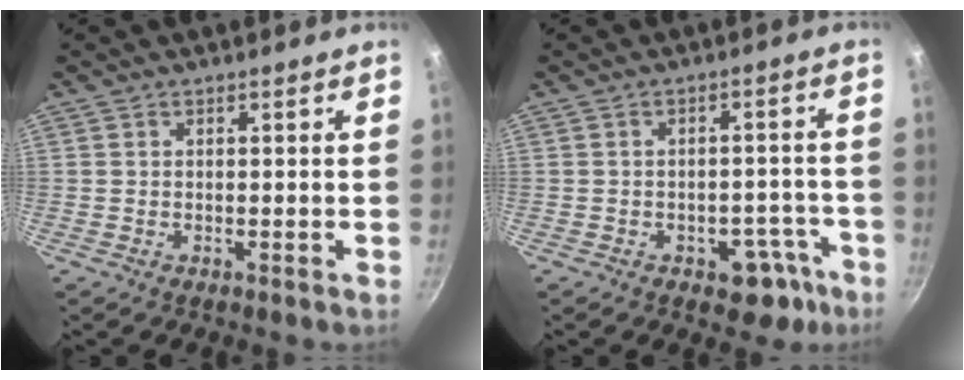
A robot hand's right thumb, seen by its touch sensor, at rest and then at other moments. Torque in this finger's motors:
{"motor_torque": [2.60, 2.30, 0.43, -1.02, 0.01]}